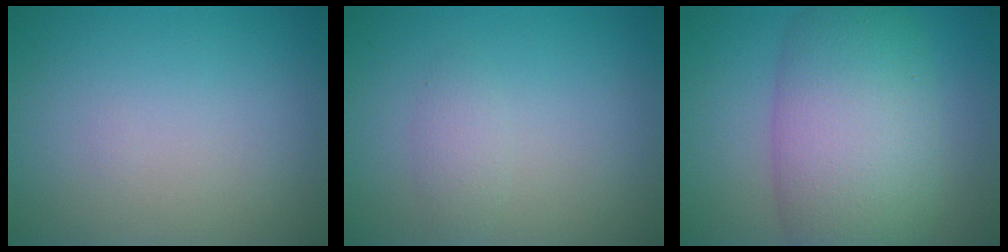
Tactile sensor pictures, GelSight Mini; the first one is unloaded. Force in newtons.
{"total": 1.3, "press": 1.3, "slide": 0.1}
{"total": 10.1, "press": 10.1, "slide": 0.3}